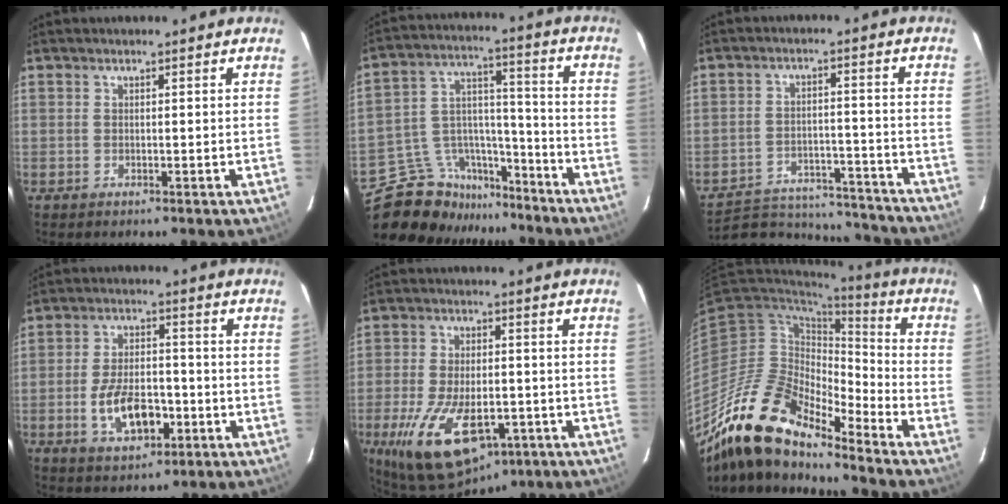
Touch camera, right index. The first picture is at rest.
{"total": 17.5, "force": [-14.1, 9.2, 4.6], "torque": [-0.116, 0.065, -0.221]}
{"total": 19.6, "force": [-18.0, 6.1, 4.8], "torque": [-0.106, 0.025, -0.231]}
{"total": 10.5, "force": [-3.6, 5.5, 8.3], "torque": [-0.166, 0.002, -0.050]}
{"total": 17.9, "force": [-8.3, 9.0, 13.1], "torque": [-0.264, -0.028, -0.126]}
{"total": 18.5, "force": [-15.4, 4.7, 9.1], "torque": [-0.152, -0.013, -0.304]}